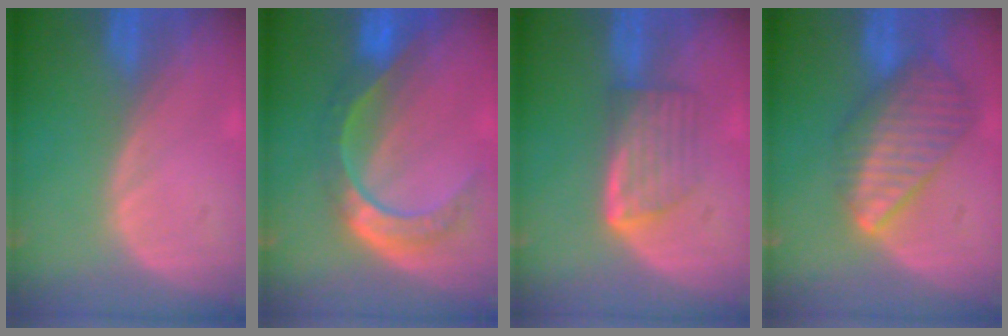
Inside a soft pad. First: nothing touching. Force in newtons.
{"total": 8.7, "press": 7.3, "slide": 4.7}
{"total": 5.9, "press": 5.5, "slide": 2.2}
{"total": 9.0, "press": 7.8, "slide": 4.4}